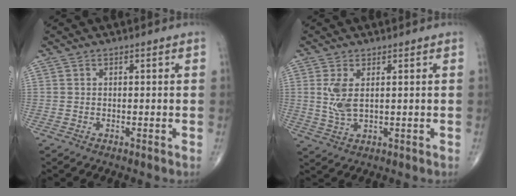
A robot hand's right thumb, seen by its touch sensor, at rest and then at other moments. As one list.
[{"total": 4.8, "force": [1.1, 2.1, 4.2], "torque": [-0.095, -0.009, 0.029]}]